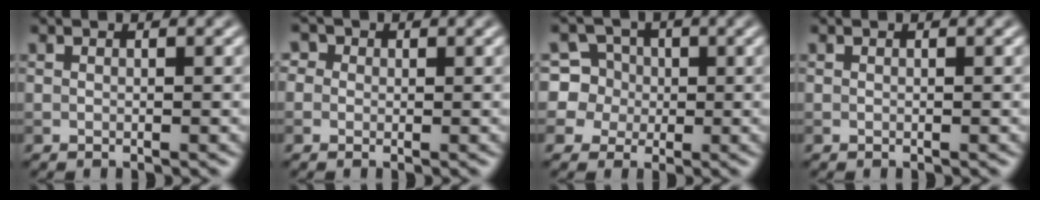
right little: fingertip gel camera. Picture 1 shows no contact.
{"total": 2.4, "force": [1.1, 1.9, 0.9], "torque": [-0.001, 0.016, -0.009]}
{"total": 7.1, "force": [1.2, 6.9, 1.3], "torque": [-0.034, 0.033, 0.011]}
{"total": 0.0}